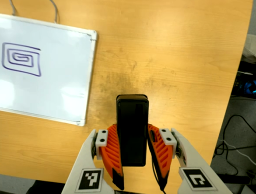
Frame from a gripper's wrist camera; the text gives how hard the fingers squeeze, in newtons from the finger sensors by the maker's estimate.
{"total": 6.0, "left": 4.2, "right": 7.7}